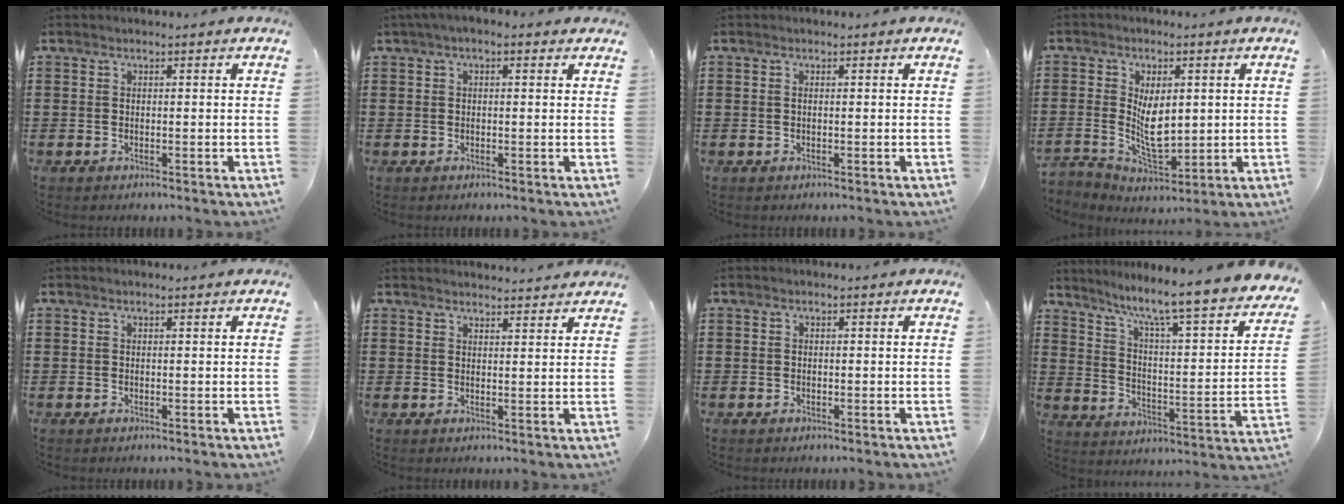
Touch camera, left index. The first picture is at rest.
{"total": 1.5, "force": [0.2, 0.7, 1.3], "torque": [-0.025, 0.006, 0.003]}
{"total": 0.5, "force": [0.1, 0.1, 0.5], "torque": [-0.011, -0.002, 0.002]}
{"total": 6.0, "force": [0.4, 4.1, 4.4], "torque": [-0.072, 0.004, 0.006]}
{"total": 0.0}
{"total": 2.3, "force": [2.3, 0.0, 0.1], "torque": [-0.008, -0.005, 0.044]}
{"total": 0.0}
{"total": 7.0, "force": [5.5, -0.4, 4.4], "torque": [-0.100, -0.054, 0.077]}